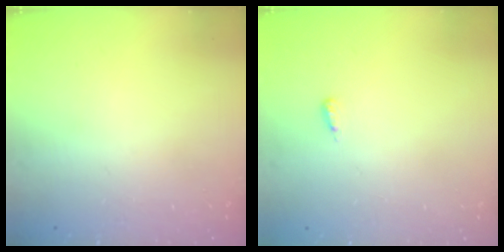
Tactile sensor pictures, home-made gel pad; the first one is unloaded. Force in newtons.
{"total": 3.6, "press": 2.7, "slide": 2.5}